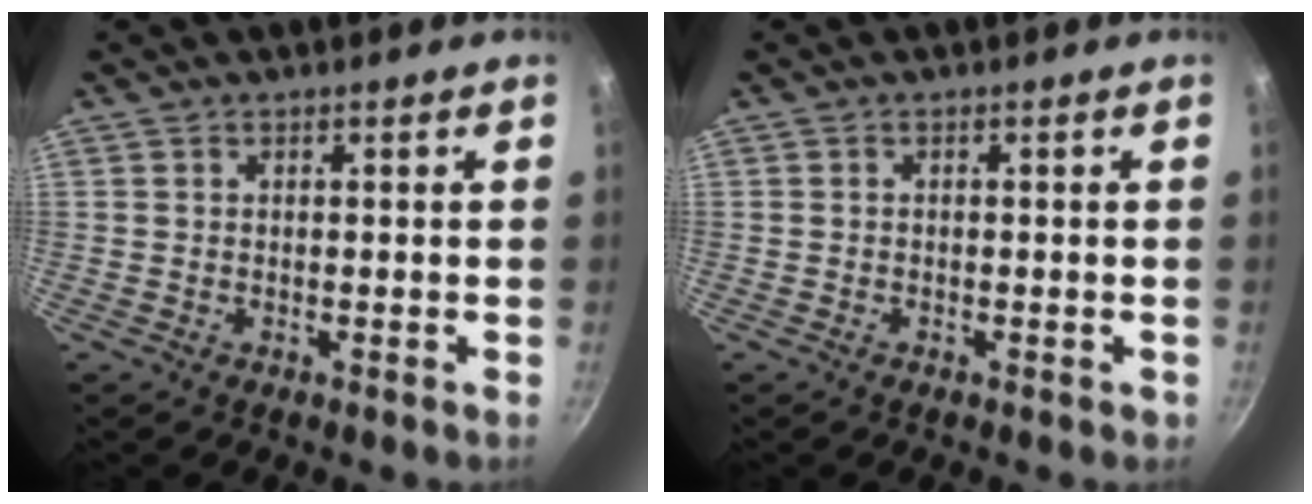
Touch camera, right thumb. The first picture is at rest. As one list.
[{"total": 0.6, "force": [-0.3, 0.4, 0.3], "torque": [-0.002, 0.002, -0.005]}]